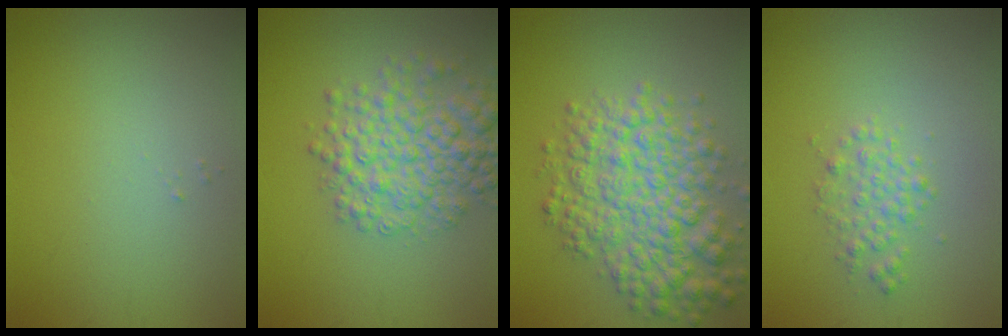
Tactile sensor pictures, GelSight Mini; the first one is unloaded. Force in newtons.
{"total": 6.0, "press": 6.0, "slide": 0.2}
{"total": 7.0, "press": 7.0, "slide": 0.2}
{"total": 1.9, "press": 1.9, "slide": 0.0}